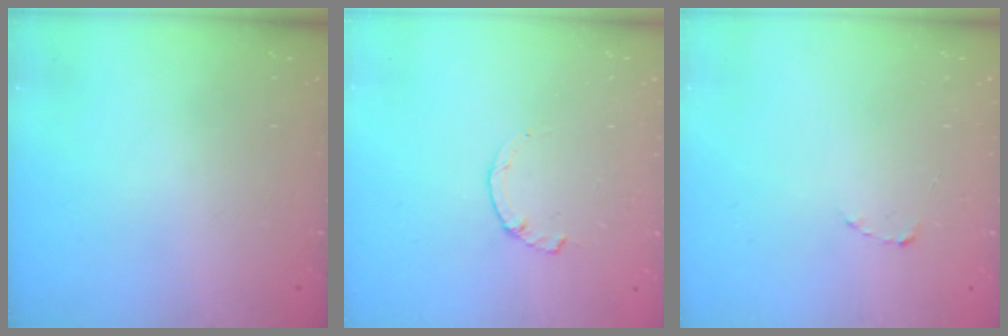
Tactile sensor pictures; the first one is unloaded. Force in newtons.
{"total": 2.2, "press": 2.2, "slide": 0.2}
{"total": 1.8, "press": 1.7, "slide": 0.3}